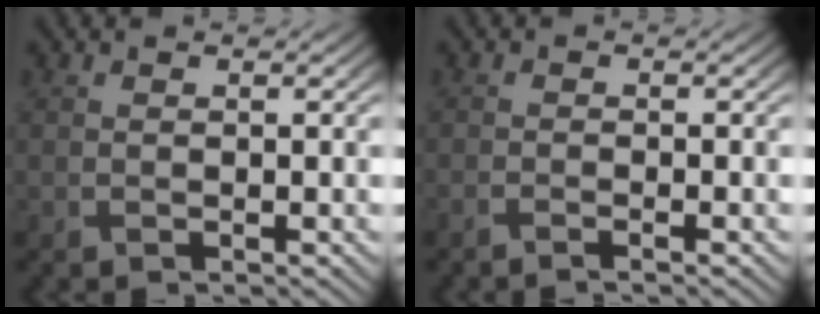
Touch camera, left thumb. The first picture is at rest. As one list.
[{"total": 1.0, "force": [-0.9, 0.0, 0.5], "torque": [-0.008, -0.003, -0.020]}]